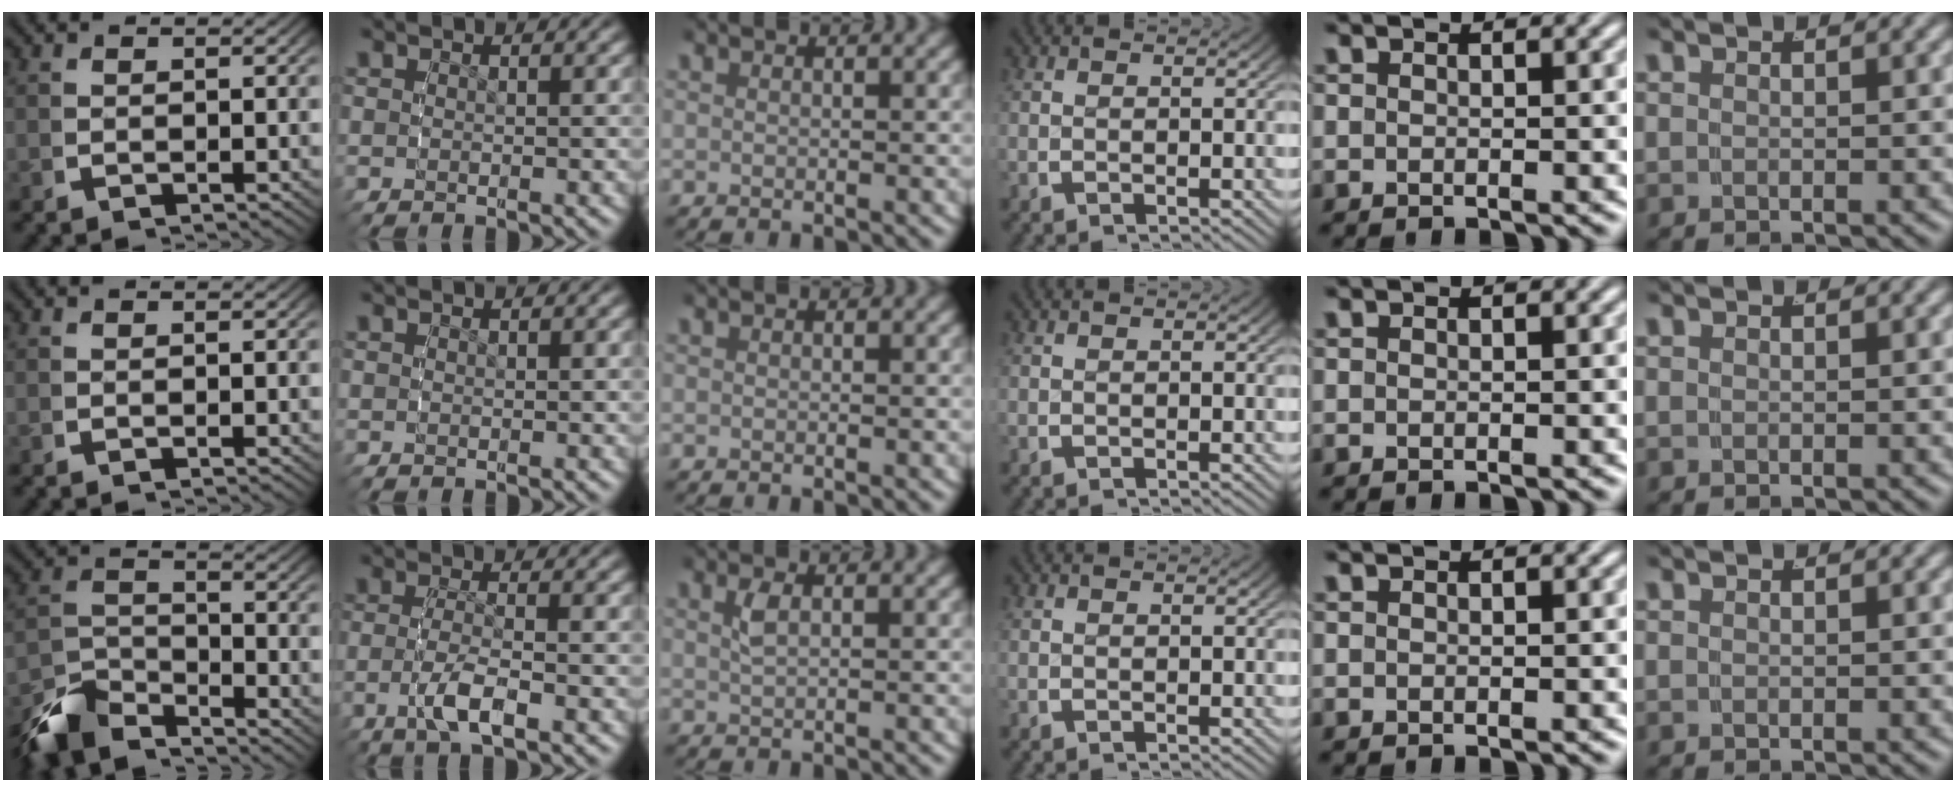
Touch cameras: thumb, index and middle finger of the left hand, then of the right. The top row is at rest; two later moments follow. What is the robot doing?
{"motion": "grasp_and_lifting", "object": "bottle cap"}